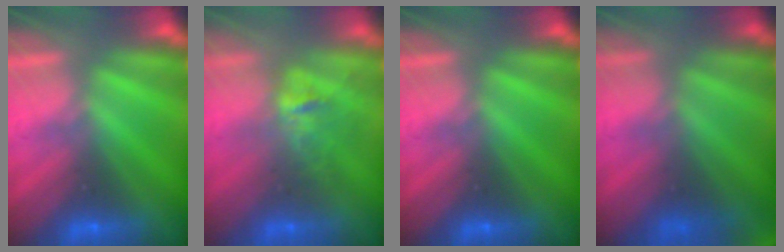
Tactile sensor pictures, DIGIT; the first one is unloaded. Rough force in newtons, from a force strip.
{"total": 2.8}
{"total": 0.0}
{"total": 8.0}